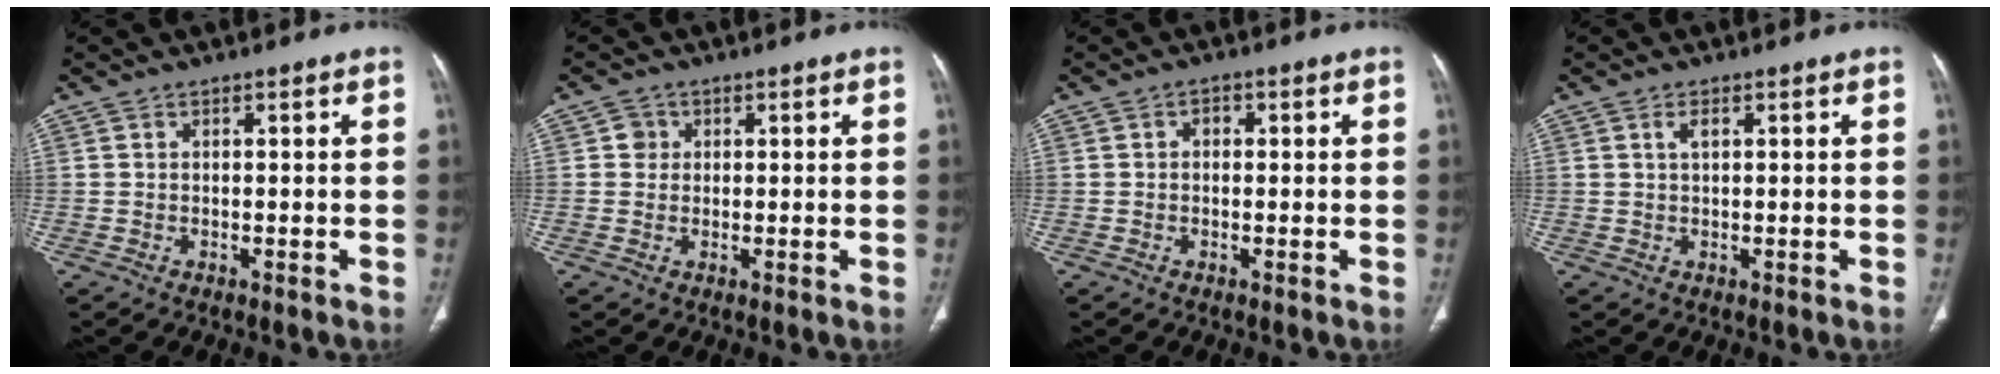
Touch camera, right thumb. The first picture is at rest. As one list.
[{"total": 2.1, "force": [0.5, 2.0, 0.5], "torque": [0.005, 0.002, 0.004]}, {"total": 1.6, "force": [0.2, 1.2, 1.1], "torque": [-0.008, 0.007, -0.001]}, {"total": 1.7, "force": [0.7, 0.8, 1.4], "torque": [-0.028, 0.004, 0.014]}]